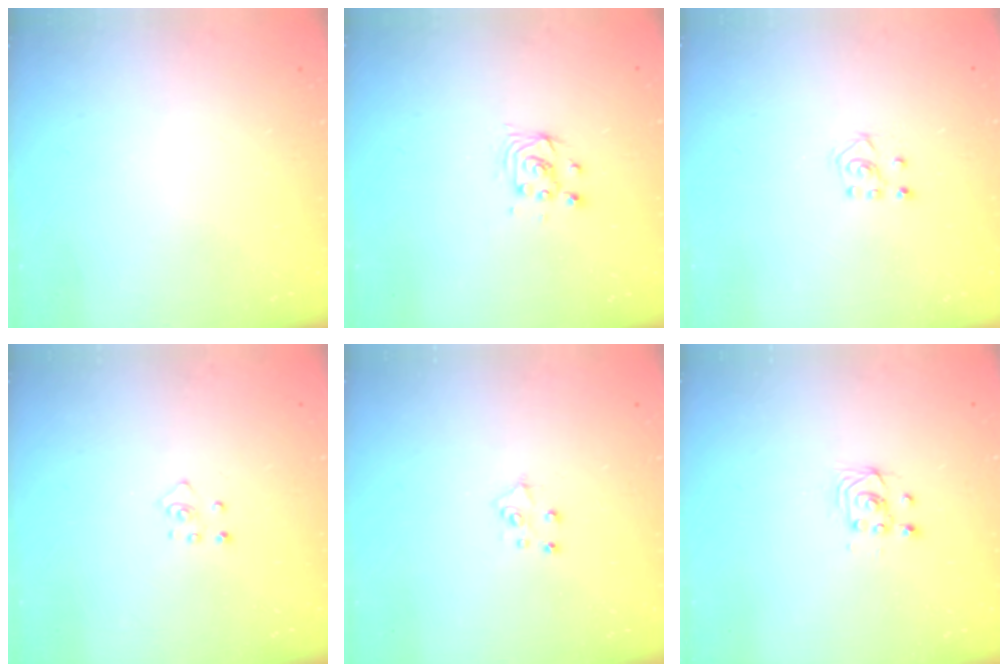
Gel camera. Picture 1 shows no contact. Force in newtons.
{"total": 3.9, "press": 3.8, "slide": 0.4}
{"total": 4.9, "press": 4.8, "slide": 0.8}
{"total": 2.8, "press": 2.8, "slide": 0.3}
{"total": 5.6, "press": 5.6, "slide": 0.5}
{"total": 2.9, "press": 2.6, "slide": 1.3}